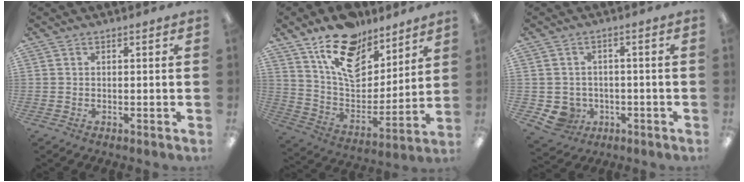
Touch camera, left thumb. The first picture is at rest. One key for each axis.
{"total": 17.2, "fx": 12.0, "fy": 9.5, "fz": 7.9, "tx": -0.134, "ty": -0.080, "tz": 0.217}
{"total": 4.7, "fx": -1.4, "fy": 4.4, "fz": 1.0, "tx": -0.037, "ty": 0.007, "tz": -0.021}